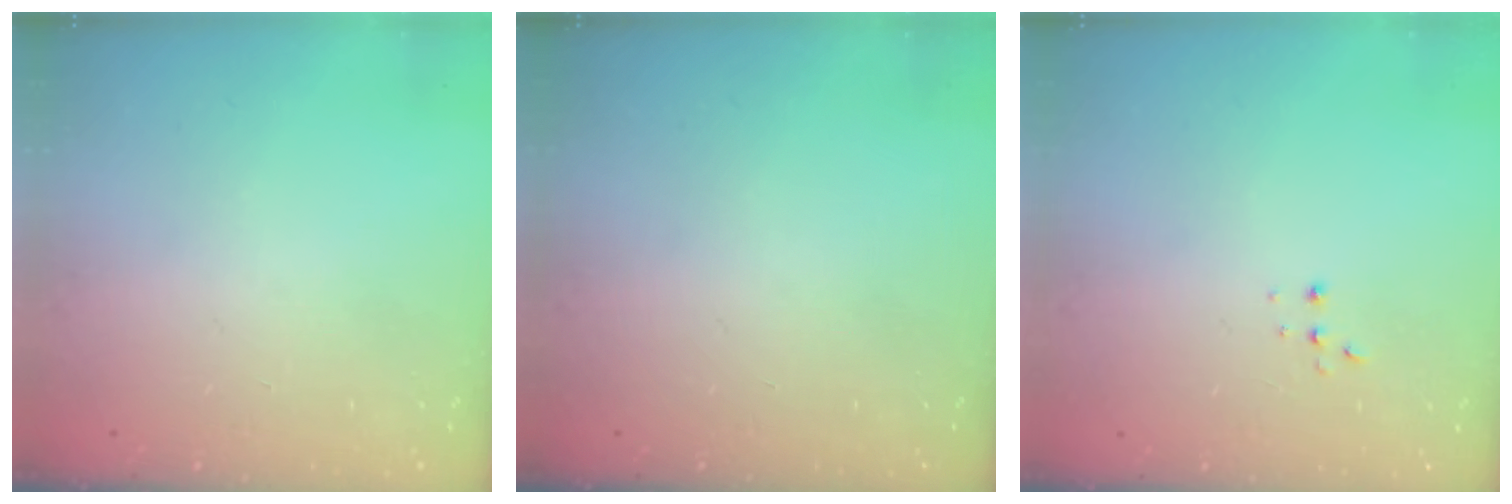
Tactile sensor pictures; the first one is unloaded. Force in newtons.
{"total": 0.0}
{"total": 2.2, "press": 2.2, "slide": 0.5}